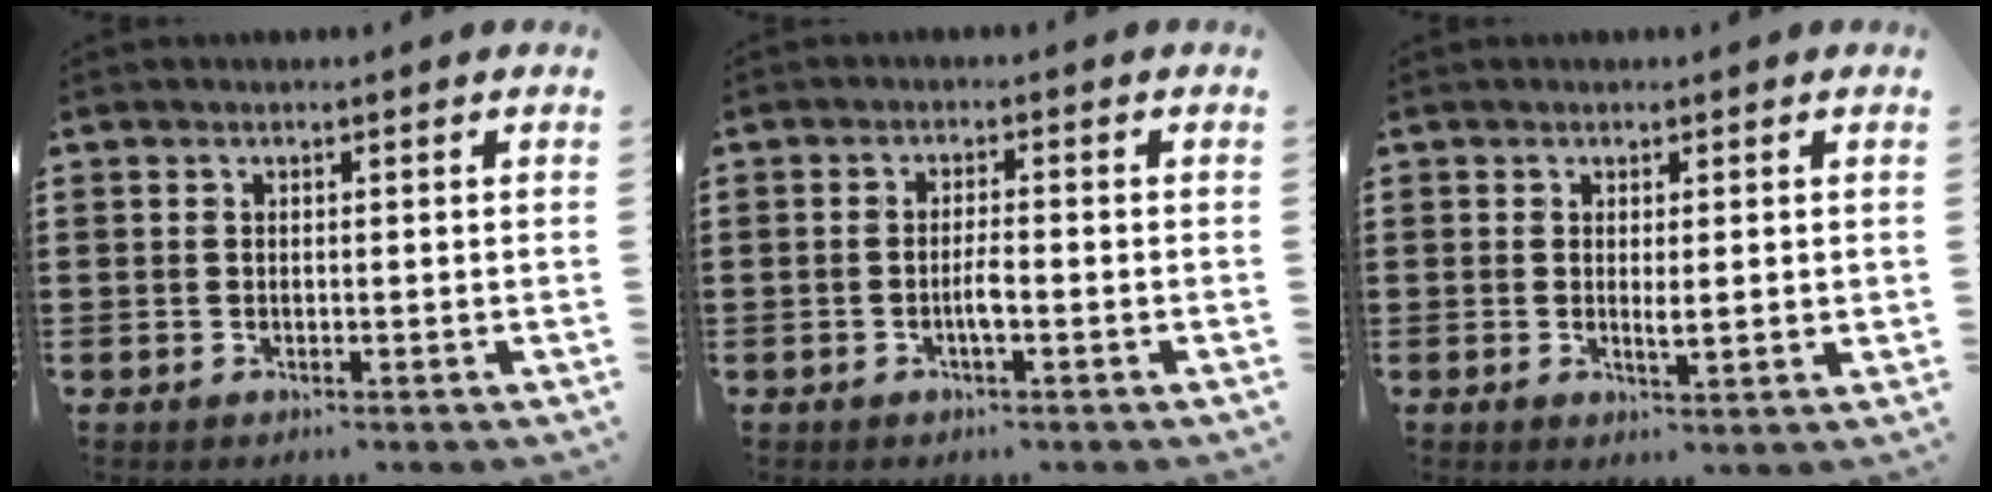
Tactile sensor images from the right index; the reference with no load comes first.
{"total": 2.5, "force": [-1.0, 0.3, 2.3], "torque": [-0.050, -0.002, -0.020]}
{"total": 1.7, "force": [0.3, 0.3, 1.7], "torque": [-0.034, -0.001, 0.005]}